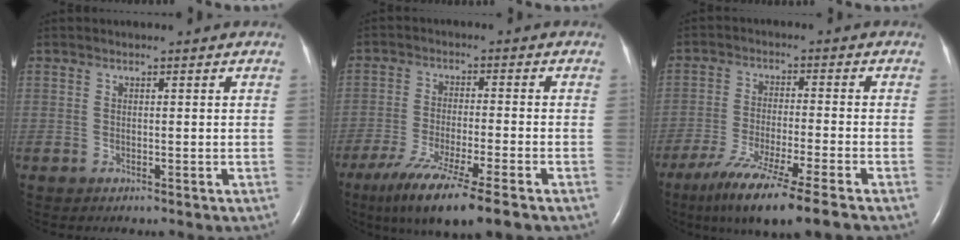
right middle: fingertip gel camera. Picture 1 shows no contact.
{"total": 11.6, "force": [-7.8, 0.1, 8.6], "torque": [-0.152, -0.034, -0.127]}
{"total": 11.8, "force": [-8.4, -0.8, 8.3], "torque": [-0.146, -0.039, -0.140]}